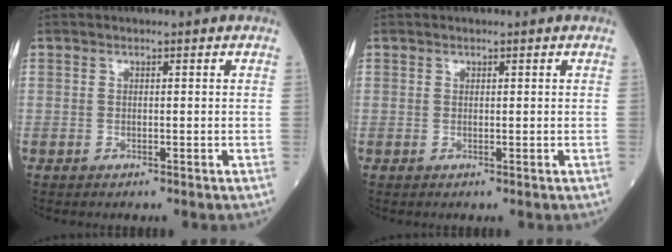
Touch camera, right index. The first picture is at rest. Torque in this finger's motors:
{"motor_torque": [-0.05, -0.02, -0.02, -0.01]}